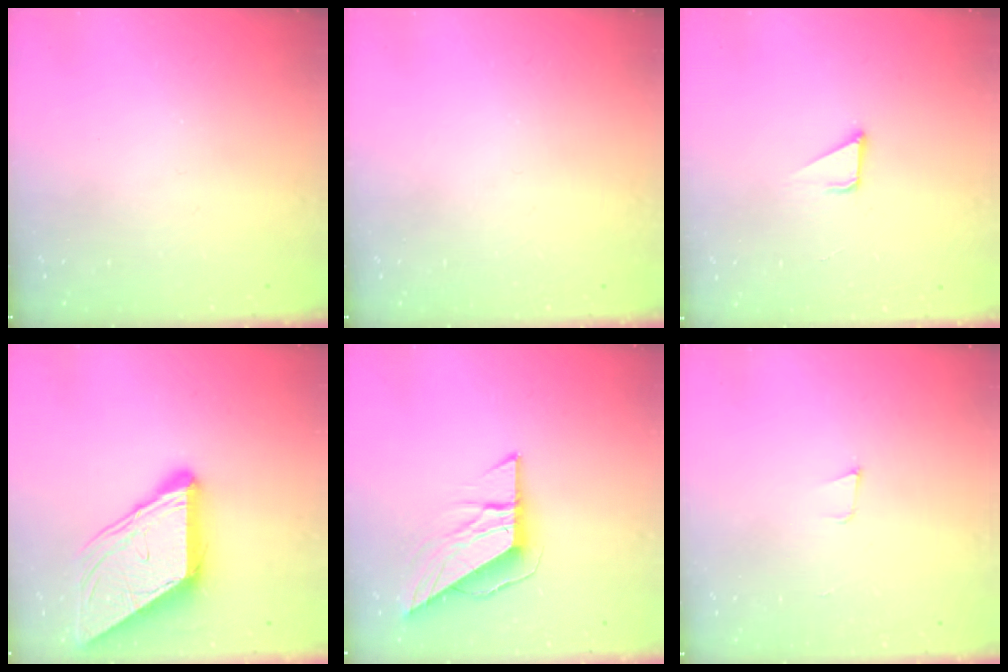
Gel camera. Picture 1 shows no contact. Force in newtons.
{"total": 0.0}
{"total": 2.2, "press": 2.2, "slide": 0.2}
{"total": 11.8, "press": 11.7, "slide": 1.2}
{"total": 8.7, "press": 8.7, "slide": 0.7}
{"total": 3.4, "press": 2.1, "slide": 2.7}